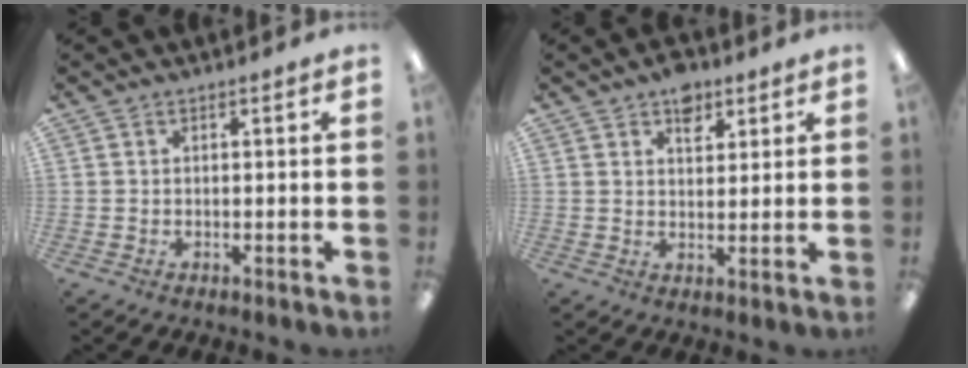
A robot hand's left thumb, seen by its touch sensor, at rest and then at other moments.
{"total": 6.3, "force": [4.0, 3.6, 3.2], "torque": [-0.032, -0.015, 0.067]}